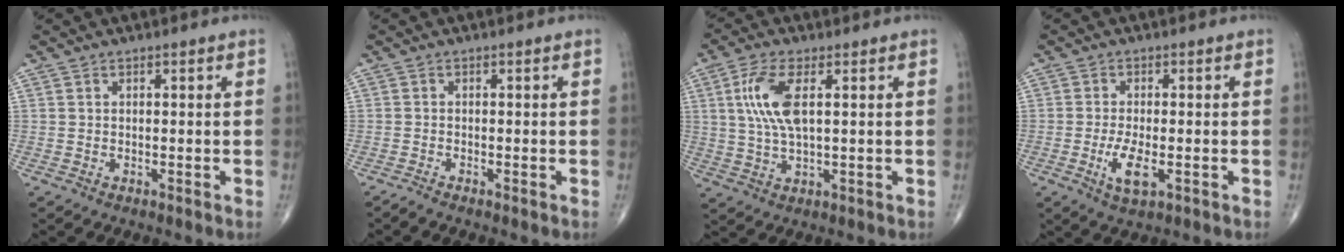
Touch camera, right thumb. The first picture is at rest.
{"total": 1.0, "force": [-0.9, -0.1, 0.5], "torque": [-0.018, 0.000, -0.021]}
{"total": 8.8, "force": [2.1, 3.4, 7.9], "torque": [-0.181, 0.000, 0.044]}
{"total": 5.2, "force": [-1.5, 1.9, 4.6], "torque": [-0.088, -0.007, -0.023]}